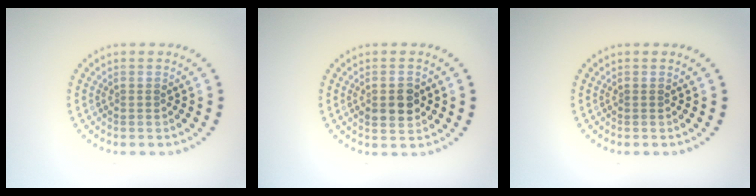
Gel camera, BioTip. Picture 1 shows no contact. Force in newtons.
{"total": 3.0, "press": 3.0, "slide": 0.2}
{"total": 0.0}